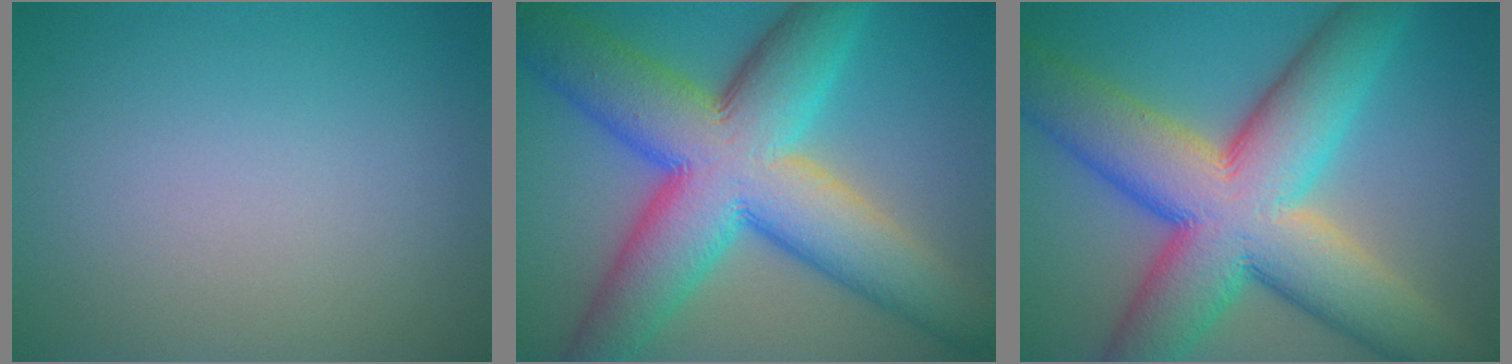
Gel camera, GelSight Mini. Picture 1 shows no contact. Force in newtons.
{"total": 14.8, "press": 14.8, "slide": 0.4}
{"total": 15.0, "press": 15.0, "slide": 0.7}